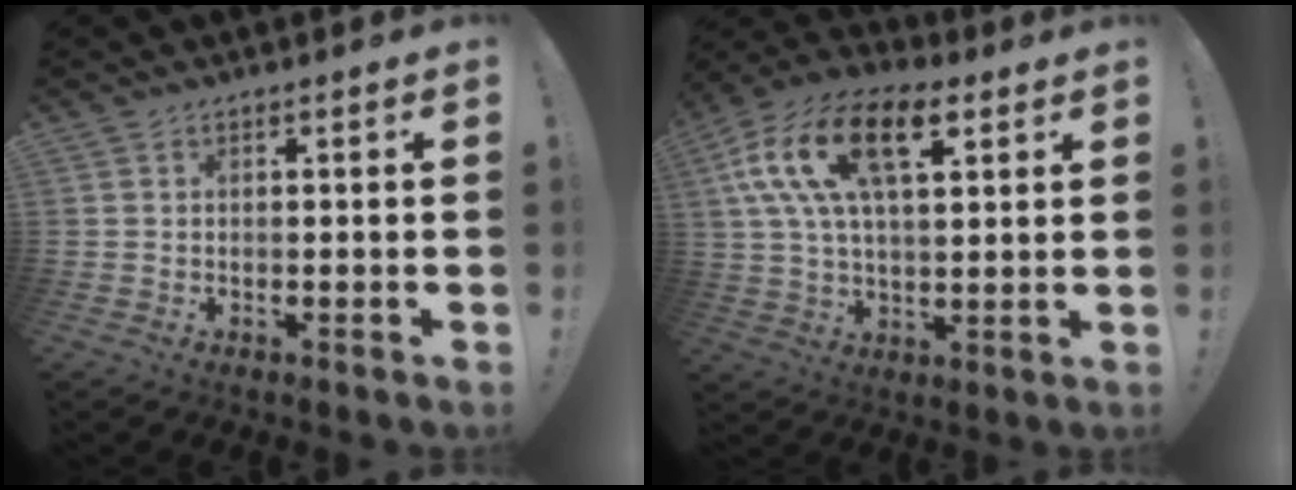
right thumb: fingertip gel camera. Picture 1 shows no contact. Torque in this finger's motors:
{"motor_torque": [2.35, 2.66, 1.73, 0.15, 0.60]}